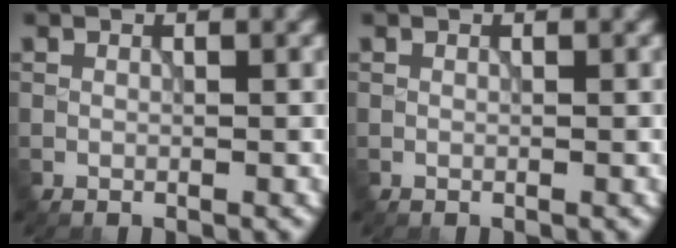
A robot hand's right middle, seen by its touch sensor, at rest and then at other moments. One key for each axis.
{"total": 0.0}